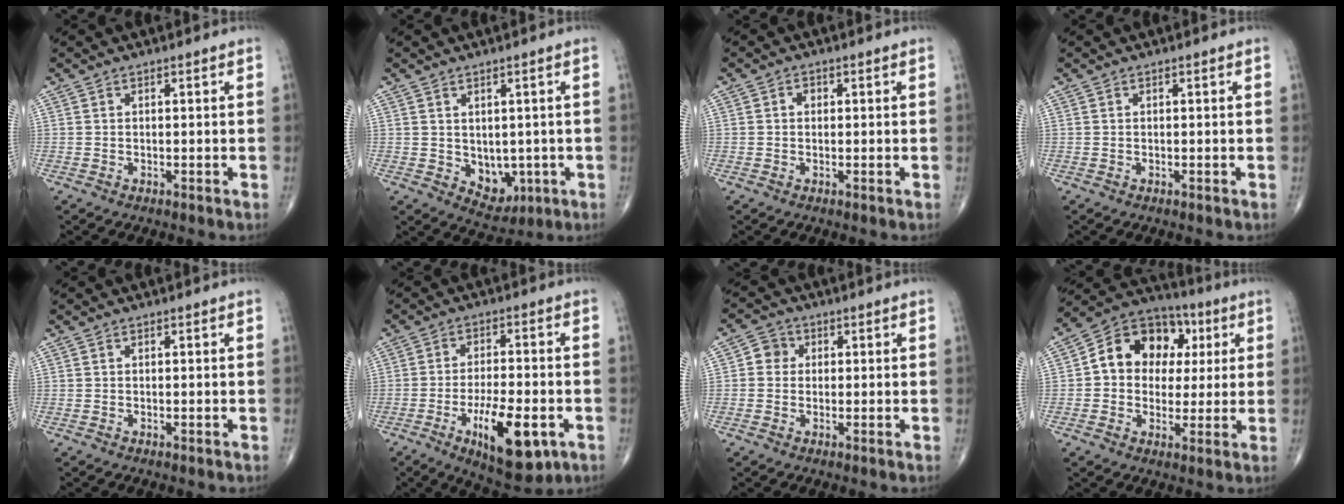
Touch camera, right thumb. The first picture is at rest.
{"total": 6.0, "force": [-0.6, 4.5, 3.9], "torque": [-0.027, -0.011, 0.012]}
{"total": 1.3, "force": [0.2, 1.1, 0.7], "torque": [-0.005, 0.003, -0.001]}
{"total": 0.0}
{"total": 0.0}
{"total": 13.8, "force": [-5.2, 5.2, 11.7], "torque": [-0.176, 0.007, -0.073]}
{"total": 3.6, "force": [0.4, 3.3, 1.2], "torque": [0.001, 0.006, -0.001]}
{"total": 14.7, "force": [2.6, 11.7, 8.5], "torque": [-0.088, 0.020, 0.033]}